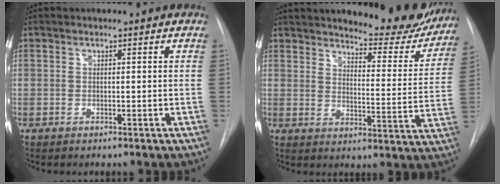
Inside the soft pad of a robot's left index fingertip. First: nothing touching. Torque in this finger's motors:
{"motor_torque": [0.28, -0.28, 0.57, 0.10]}